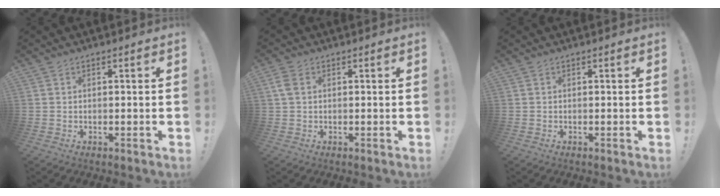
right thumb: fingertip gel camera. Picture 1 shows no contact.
{"total": 3.6, "force": [1.2, 2.3, 2.5], "torque": [-0.045, 0.004, 0.023]}
{"total": 0.0}